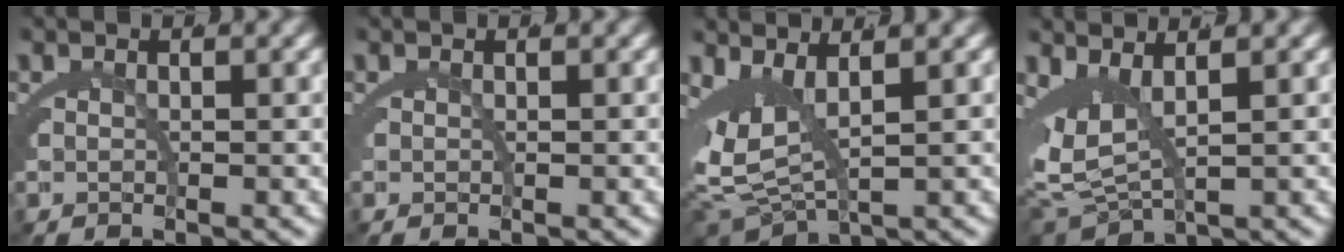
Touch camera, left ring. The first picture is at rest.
{"total": 0.6, "force": [0.5, -0.3, 0.2], "torque": [-0.001, 0.002, 0.011]}
{"total": 7.1, "force": [1.2, 4.8, 5.0], "torque": [-0.125, -0.016, 0.027]}
{"total": 6.2, "force": [1.2, 4.3, 4.3], "torque": [-0.108, -0.017, 0.029]}